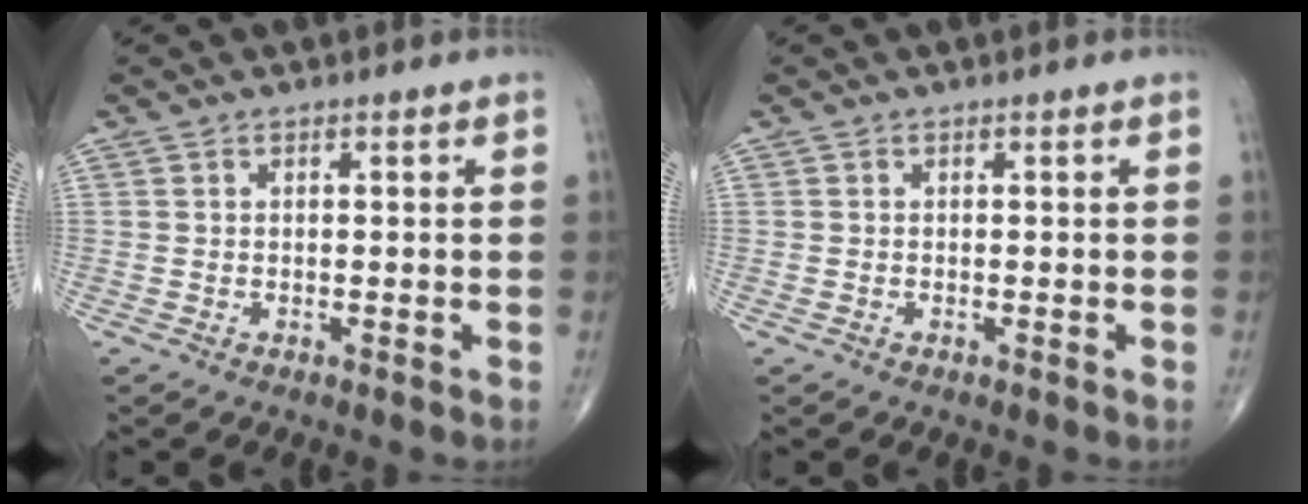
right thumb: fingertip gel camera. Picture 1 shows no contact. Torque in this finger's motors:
{"motor_torque": [-0.09, -0.18, 0.02, 0.31, -0.03]}